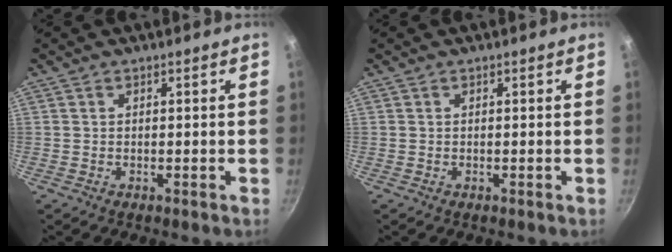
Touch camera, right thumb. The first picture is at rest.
{"total": 0.0}